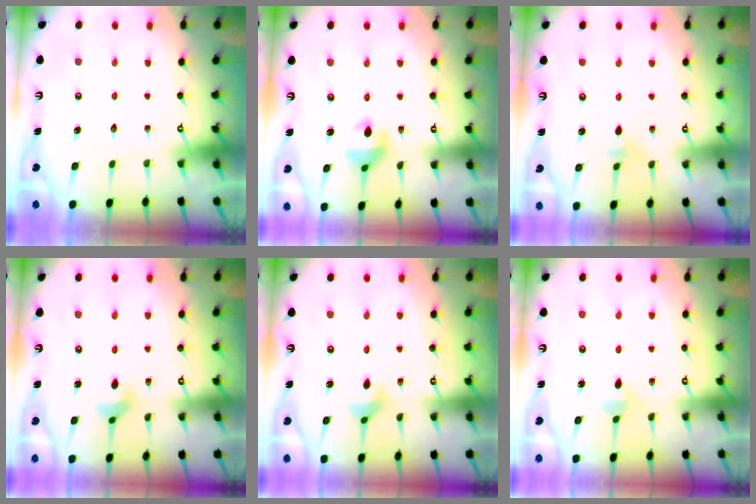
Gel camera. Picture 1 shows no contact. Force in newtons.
{"total": 8.1, "press": 7.6, "slide": 2.7}
{"total": 2.2, "press": 2.2, "slide": 0.6}
{"total": 3.7, "press": 3.6, "slide": 0.7}
{"total": 3.7, "press": 3.6, "slide": 0.7}
{"total": 3.6, "press": 3.5, "slide": 0.7}